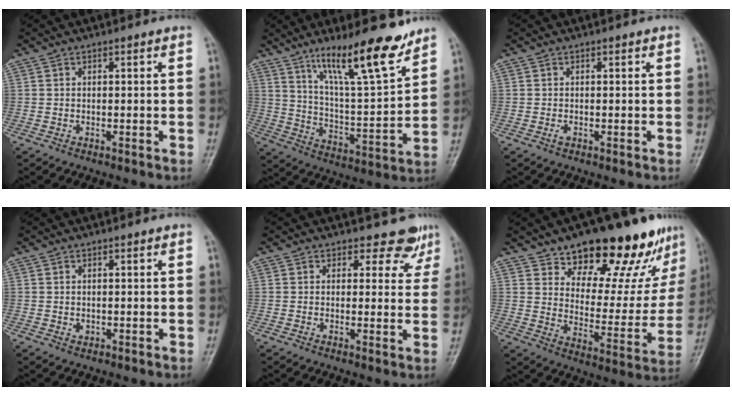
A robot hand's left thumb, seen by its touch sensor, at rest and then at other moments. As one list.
[{"total": 17.2, "force": [12.0, 3.4, 11.8], "torque": [-0.172, -0.075, 0.208]}, {"total": 0.7, "force": [-0.2, 0.5, 0.5], "torque": [-0.007, -0.001, -0.005]}, {"total": 0.8, "force": [0.1, 0.7, 0.4], "torque": [-0.002, 0.000, 0.002]}, {"total": 5.5, "force": [4.5, 3.1, 0.5], "torque": [0.029, -0.028, 0.037]}, {"total": 23.3, "force": [16.9, 10.0, 12.6], "torque": [-0.122, -0.088, 0.235]}]